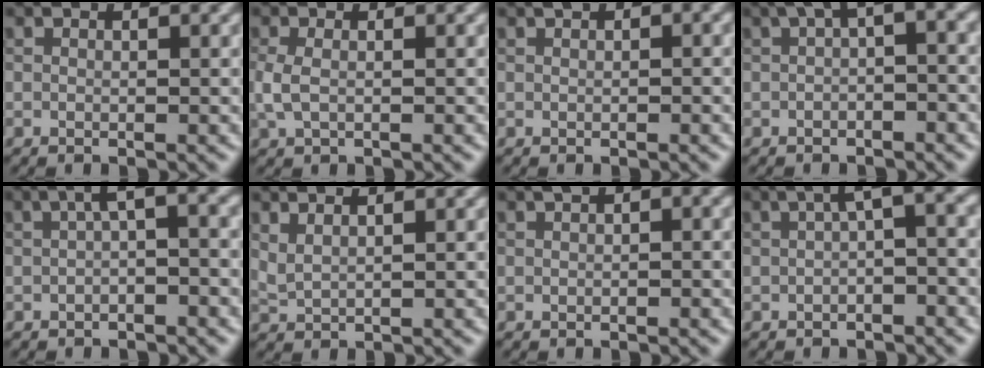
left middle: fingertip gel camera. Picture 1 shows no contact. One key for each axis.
{"total": 1.8, "fx": -0.1, "fy": 1.0, "fz": 1.5, "tx": -0.041, "ty": 0.000, "tz": -0.004}
{"total": 1.2, "fx": 0.5, "fy": 0.5, "fz": 1.0, "tx": -0.009, "ty": 0.007, "tz": 0.008}
{"total": 3.3, "fx": 0.6, "fy": 1.0, "fz": 3.1, "tx": -0.043, "ty": 0.015, "tz": 0.002}
{"total": 2.8, "fx": -0.1, "fy": 0.7, "fz": 2.7, "tx": -0.045, "ty": 0.014, "tz": -0.007}
{"total": 1.6, "fx": 1.3, "fy": 0.5, "fz": 0.8, "tx": -0.019, "ty": 0.001, "tz": 0.026}
{"total": 1.7, "fx": 0.6, "fy": 0.6, "fz": 1.5, "tx": -0.015, "ty": 0.010, "tz": 0.009}
{"total": 3.4, "fx": 0.1, "fy": 0.9, "fz": 3.3, "tx": -0.047, "ty": 0.017, "tz": -0.005}